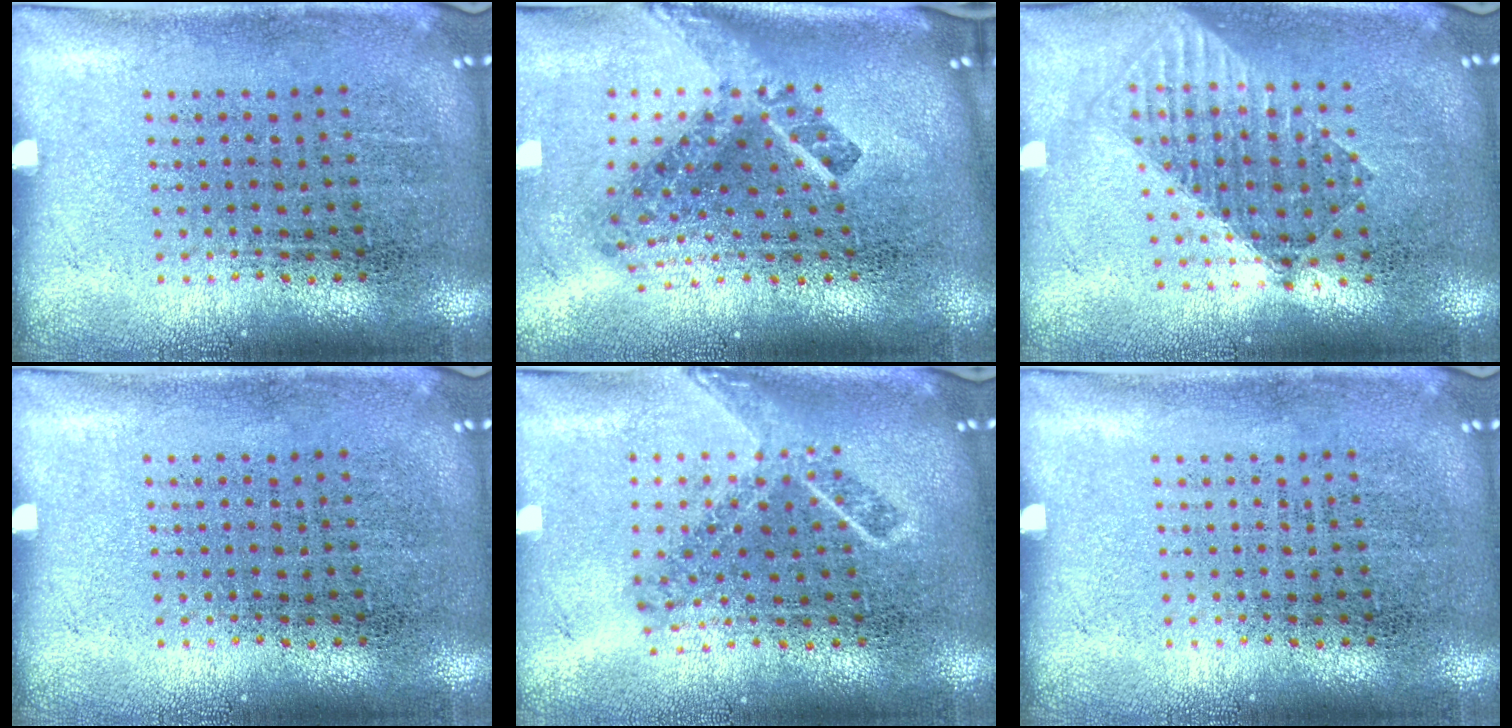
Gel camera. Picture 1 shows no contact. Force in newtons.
{"total": 2.7, "press": 1.6, "slide": 2.1}
{"total": 1.5, "press": 1.3, "slide": 0.8}
{"total": 0.0}
{"total": 1.8, "press": 1.4, "slide": 1.2}
{"total": 0.0}